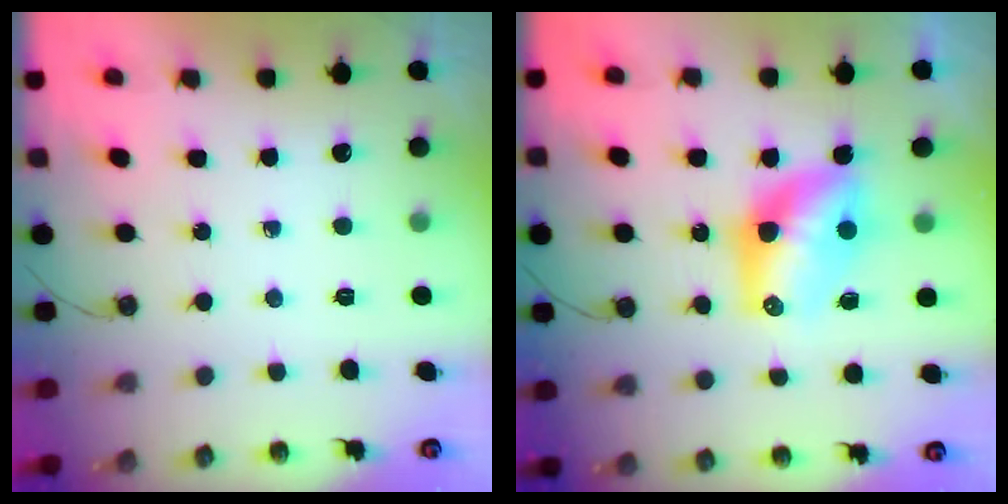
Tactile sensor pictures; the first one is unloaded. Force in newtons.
{"total": 10.1, "press": 10.1, "slide": 0.6}